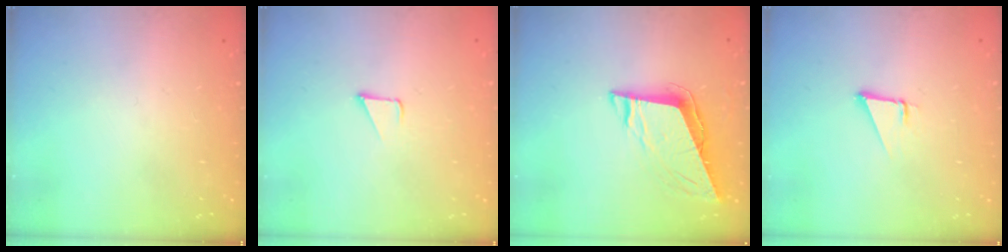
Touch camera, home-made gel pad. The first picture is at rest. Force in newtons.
{"total": 1.5, "press": 1.5, "slide": 0.1}
{"total": 9.2, "press": 8.9, "slide": 2.2}
{"total": 1.9, "press": 1.9, "slide": 0.0}